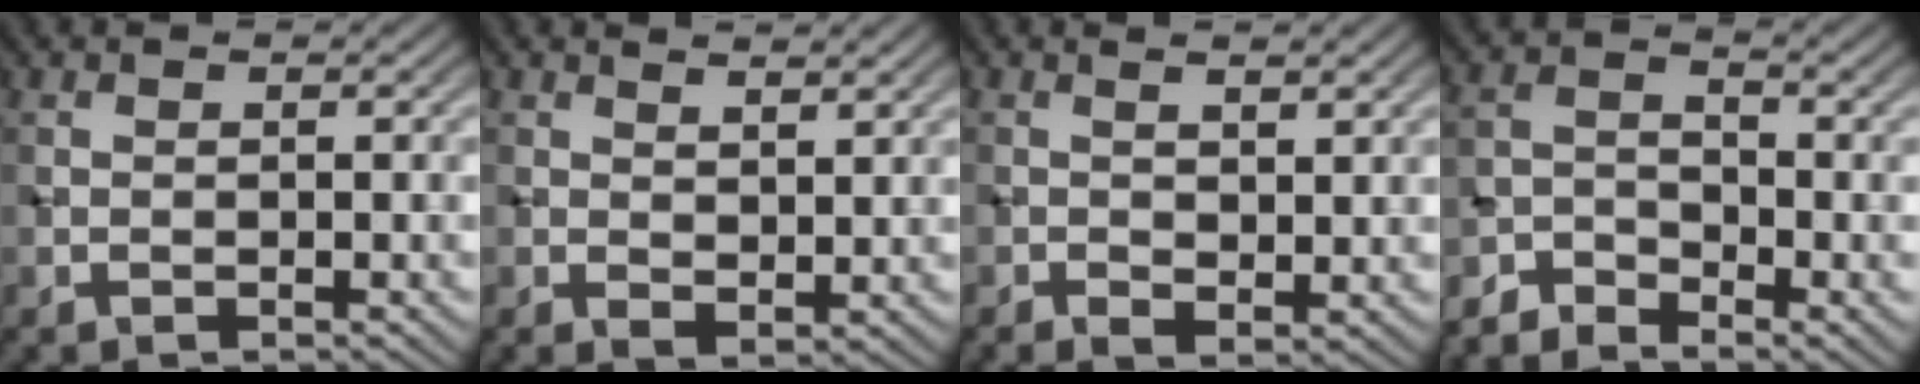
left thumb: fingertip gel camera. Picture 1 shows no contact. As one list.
[{"total": 2.9, "force": [1.7, 0.9, 2.1], "torque": [-0.043, -0.006, 0.036]}, {"total": 2.8, "force": [0.7, 0.7, 2.6], "torque": [-0.052, -0.004, 0.018]}, {"total": 4.5, "force": [-4.0, 1.4, 1.6], "torque": [-0.030, -0.006, -0.089]}]